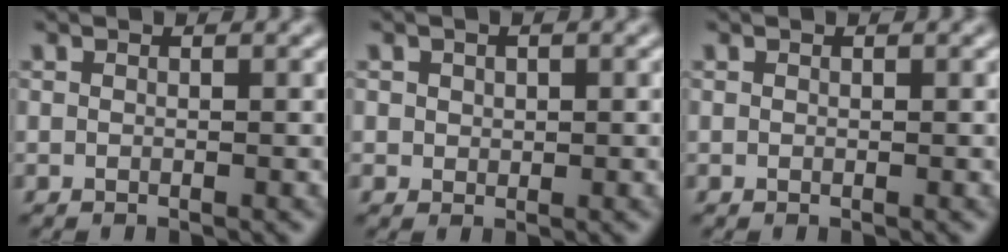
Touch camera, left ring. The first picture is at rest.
{"total": 1.0, "force": [0.3, 0.8, 0.4], "torque": [-0.006, -0.002, 0.004]}
{"total": 0.0}